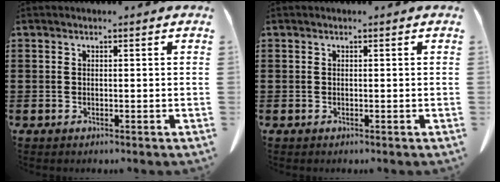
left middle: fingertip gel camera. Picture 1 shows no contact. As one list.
[{"total": 0.0}]